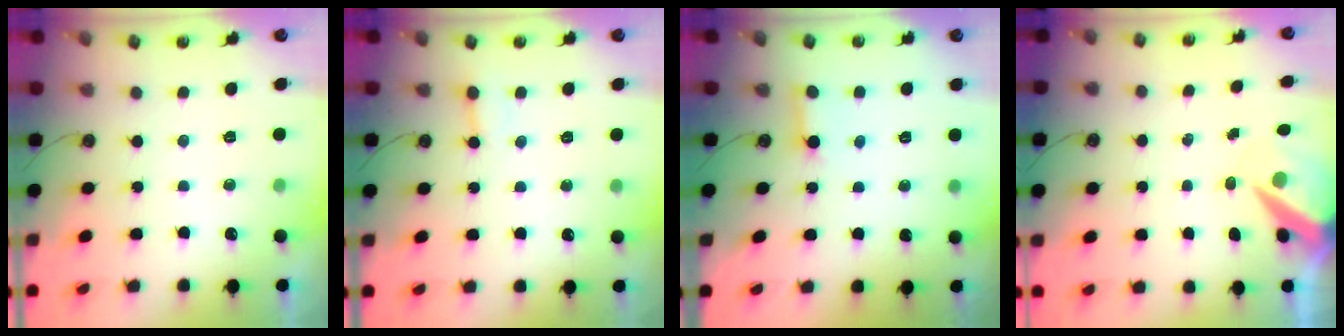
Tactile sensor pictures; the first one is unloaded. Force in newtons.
{"total": 2.1, "press": 2.1, "slide": 0.1}
{"total": 2.8, "press": 2.8, "slide": 0.3}
{"total": 9.3, "press": 9.2, "slide": 1.1}